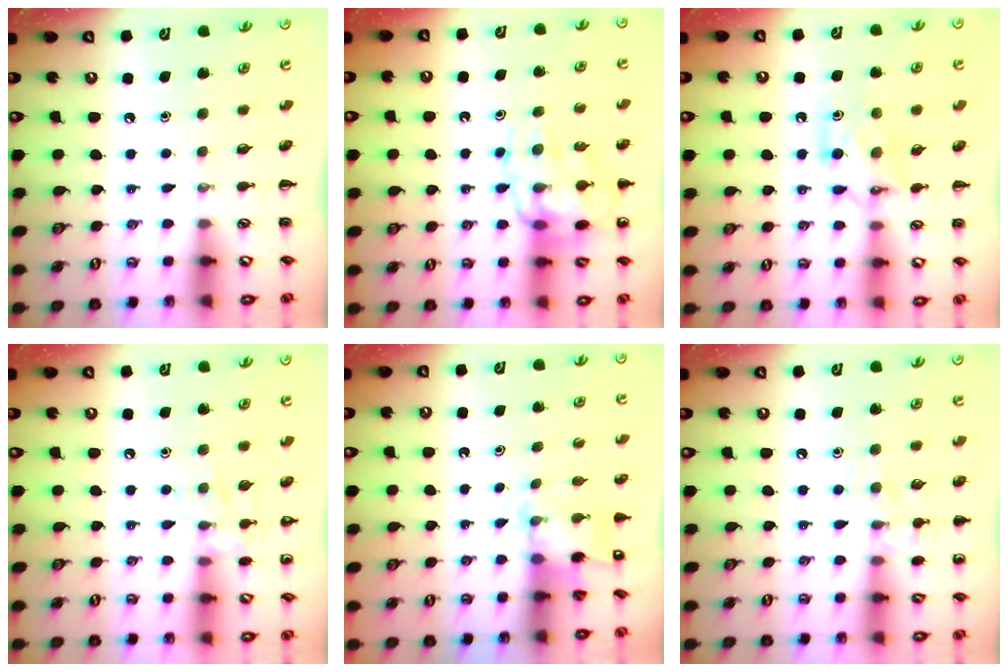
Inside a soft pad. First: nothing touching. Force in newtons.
{"total": 14.3, "press": 14.1, "slide": 2.4}
{"total": 6.5, "press": 6.4, "slide": 1.0}
{"total": 7.7, "press": 7.6, "slide": 1.3}
{"total": 4.6, "press": 4.5, "slide": 1.2}
{"total": 7.7, "press": 7.5, "slide": 1.7}